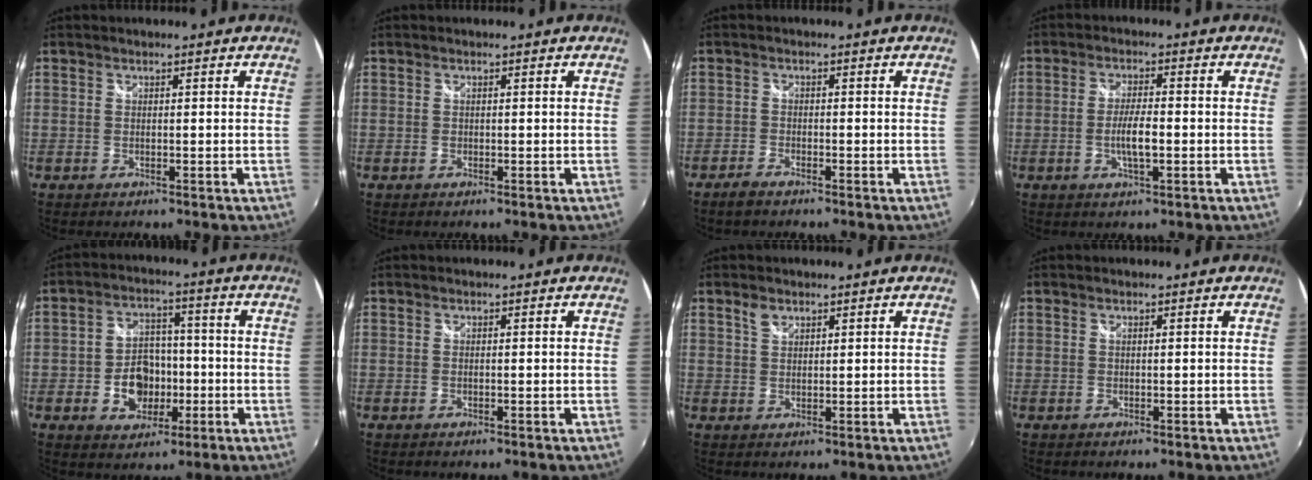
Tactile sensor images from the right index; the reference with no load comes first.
{"total": 0.0}
{"total": 2.6, "force": [-2.2, 0.7, 1.1], "torque": [-0.037, -0.003, -0.047]}
{"total": 5.0, "force": [-1.2, 1.1, 4.7], "torque": [-0.091, -0.001, -0.021]}
{"total": 9.5, "force": [-2.6, 7.4, 5.2], "torque": [-0.114, 0.015, -0.033]}
{"total": 0.0}
{"total": 2.3, "force": [1.5, 1.3, 1.1], "torque": [-0.017, 0.004, 0.028]}
{"total": 0.0}